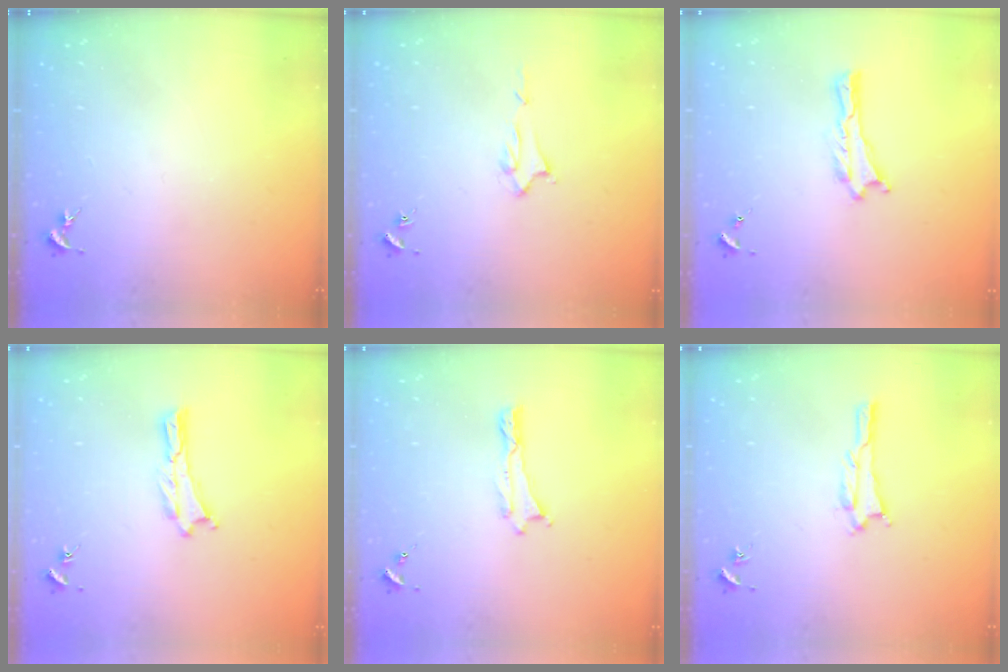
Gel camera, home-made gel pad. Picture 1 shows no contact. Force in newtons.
{"total": 1.4, "press": 1.4, "slide": 0.2}
{"total": 0.0}
{"total": 0.0}
{"total": 0.0}
{"total": 1.1, "press": 1.1, "slide": 0.1}